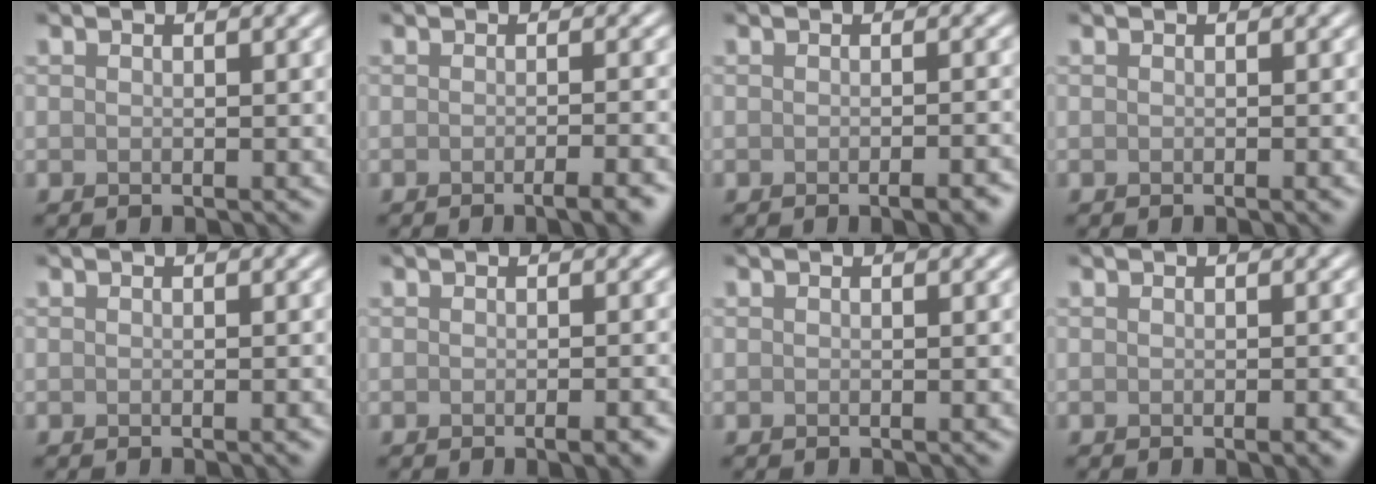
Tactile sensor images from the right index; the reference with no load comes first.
{"total": 3.3, "force": [-1.6, 0.9, 2.7], "torque": [-0.022, 0.004, -0.024]}
{"total": 2.4, "force": [-1.1, 0.6, 2.0], "torque": [-0.022, 0.000, -0.016]}
{"total": 0.8, "force": [-0.2, 0.2, 0.8], "torque": [-0.007, 0.000, -0.003]}
{"total": 1.0, "force": [-0.3, 0.3, 0.9], "torque": [-0.007, 0.001, -0.006]}
{"total": 2.1, "force": [-0.9, 0.5, 1.9], "torque": [-0.021, -0.001, -0.012]}
{"total": 0.0}
{"total": 1.2, "force": [-0.6, 0.3, 1.1], "torque": [-0.014, -0.002, -0.006]}